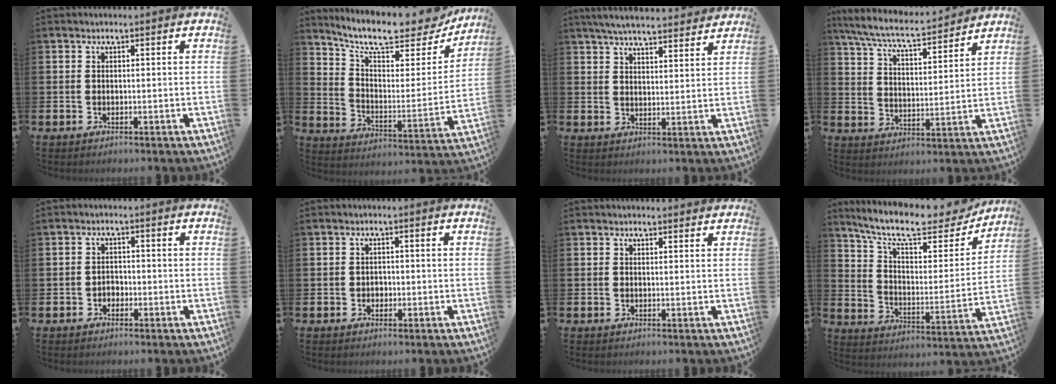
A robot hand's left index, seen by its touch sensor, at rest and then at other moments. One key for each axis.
{"total": 10.6, "fx": 9.2, "fy": 2.8, "fz": 4.3, "tx": -0.107, "ty": -0.064, "tz": 0.155}
{"total": 5.4, "fx": 5.2, "fy": 0.6, "fz": 1.3, "tx": -0.030, "ty": -0.028, "tz": 0.091}
{"total": 7.2, "fx": 6.6, "fy": 0.8, "fz": 2.6, "tx": -0.082, "ty": -0.045, "tz": 0.114}
{"total": 1.5, "fx": -0.9, "fy": 1.2, "fz": 0.4, "tx": -0.009, "ty": 0.003, "tz": -0.020}
{"total": 1.2, "fx": -0.3, "fy": 1.0, "fz": 0.5, "tx": -0.002, "ty": 0.004, "tz": -0.009}
{"total": 0.8, "fx": 0.7, "fy": 0.1, "fz": 0.2, "tx": 0.005, "ty": -0.002, "tz": 0.012}
{"total": 11.5, "fx": 9.9, "fy": 3.0, "fz": 5.0, "tx": -0.120, "ty": -0.067, "tz": 0.167}